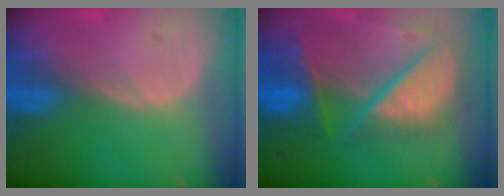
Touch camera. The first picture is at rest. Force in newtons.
{"total": 11.3, "press": 9.5, "slide": 6.3}